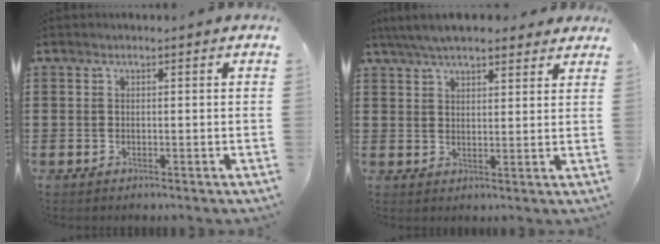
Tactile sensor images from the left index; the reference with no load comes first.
{"total": 6.1, "force": [5.3, 1.6, 2.5], "torque": [-0.063, -0.004, 0.100]}